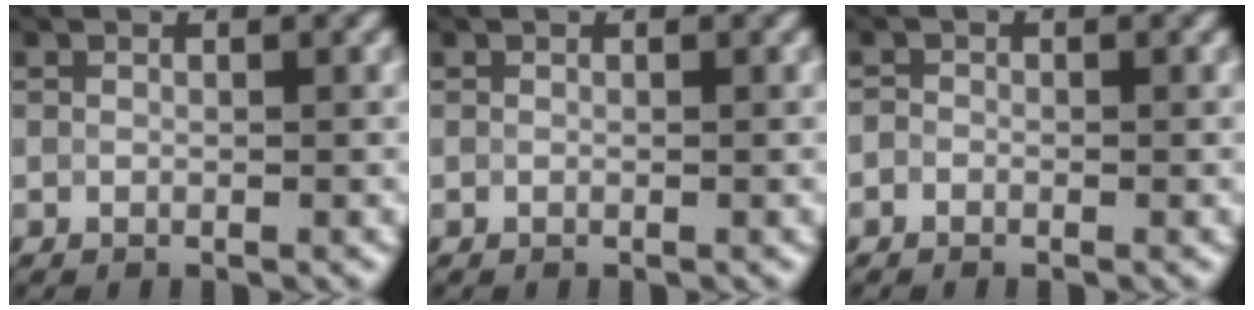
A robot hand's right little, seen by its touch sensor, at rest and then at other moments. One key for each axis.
{"total": 0.0}
{"total": 0.6, "fx": -0.5, "fy": 0.4, "fz": 0.1, "tx": 0.001, "ty": -0.001, "tz": -0.012}